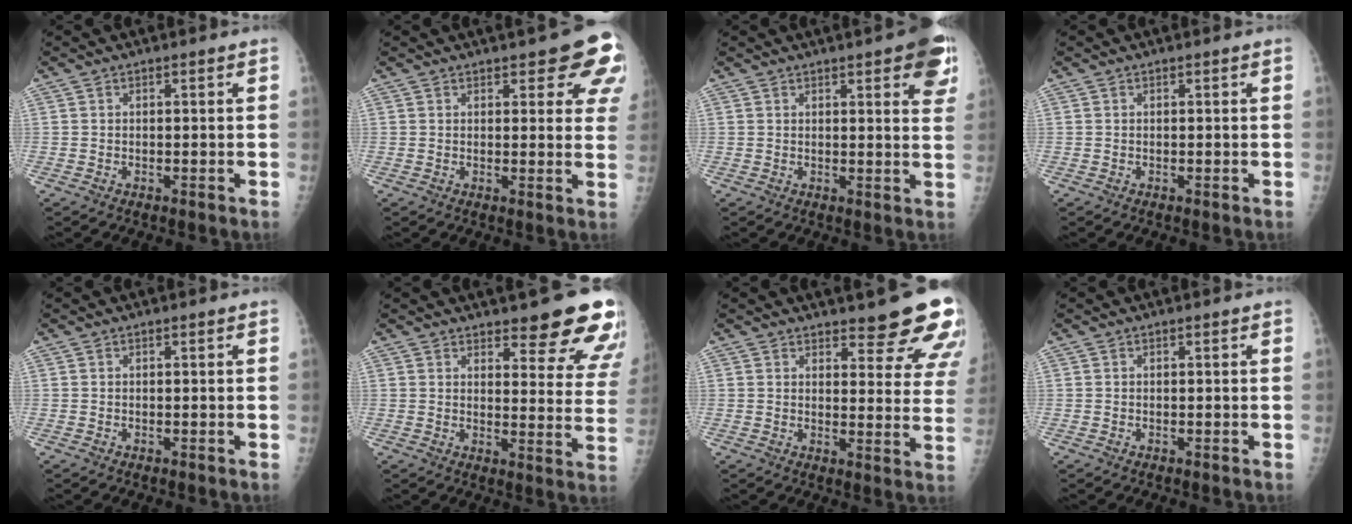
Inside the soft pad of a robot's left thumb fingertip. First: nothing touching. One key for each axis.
{"total": 10.4, "fx": 6.2, "fy": 4.0, "fz": 7.4, "tx": -0.048, "ty": -0.024, "tz": 0.063}
{"total": 10.7, "fx": 5.6, "fy": 3.0, "fz": 8.6, "tx": -0.073, "ty": -0.015, "tz": 0.060}
{"total": 0.0}
{"total": 0.0}
{"total": 15.0, "fx": 11.6, "fy": 4.4, "fz": 8.5, "tx": -0.063, "ty": -0.075, "tz": 0.128}
{"total": 12.7, "fx": 10.1, "fy": 3.7, "fz": 6.7, "tx": -0.039, "ty": -0.065, "tz": 0.110}
{"total": 0.0}